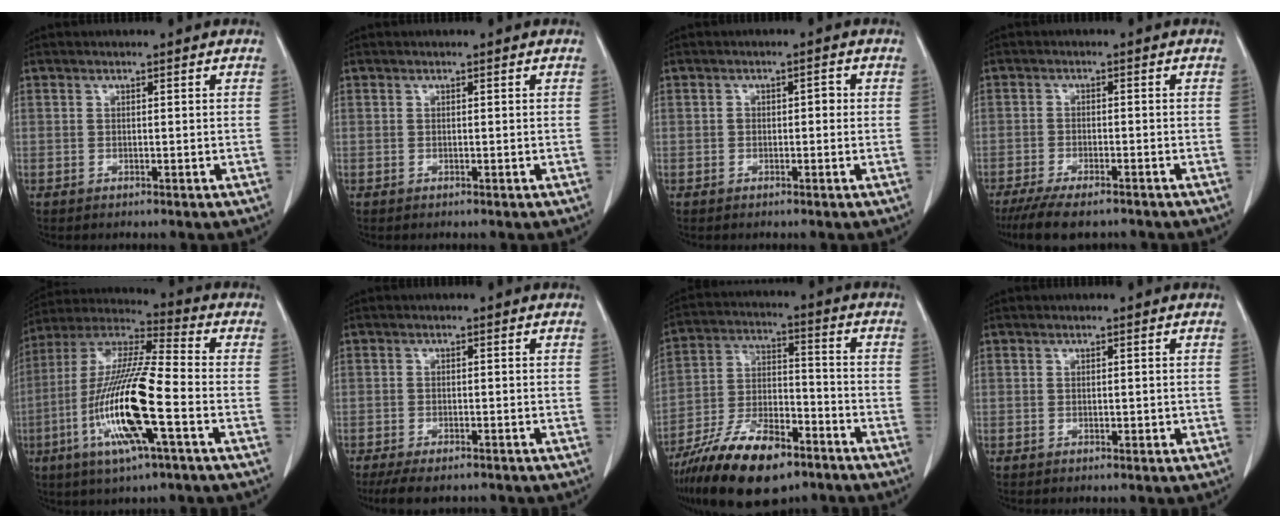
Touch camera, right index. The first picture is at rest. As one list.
[{"total": 0.0}, {"total": 1.6, "force": [-0.2, 1.0, 1.3], "torque": [-0.018, 0.013, -0.002]}, {"total": 9.5, "force": [-7.7, 2.5, 5.0], "torque": [-0.077, -0.014, -0.121]}, {"total": 17.8, "force": [-5.3, 1.5, 17.0], "torque": [-0.347, -0.013, -0.102]}, {"total": 7.0, "force": [-5.7, 2.2, 3.4], "torque": [-0.049, -0.009, -0.085]}, {"total": 17.2, "force": [-11.8, 6.0, 11.0], "torque": [-0.222, -0.007, -0.210]}, {"total": 1.0, "force": [-0.2, 0.4, 0.8], "torque": [-0.012, 0.000, -0.001]}]